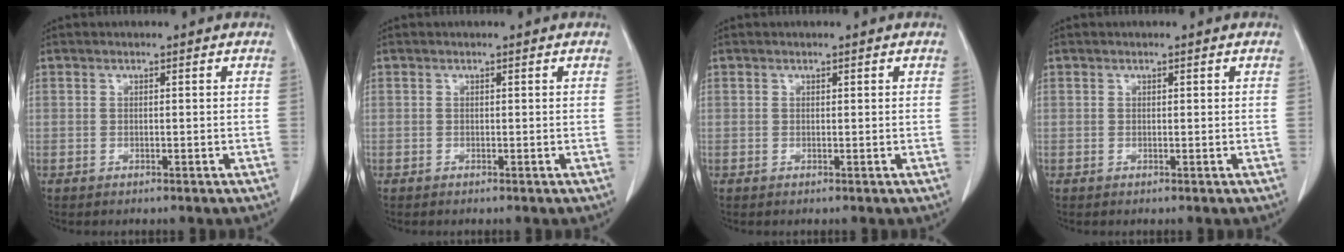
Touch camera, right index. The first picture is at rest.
{"total": 0.0}
{"total": 0.0}
{"total": 0.0}